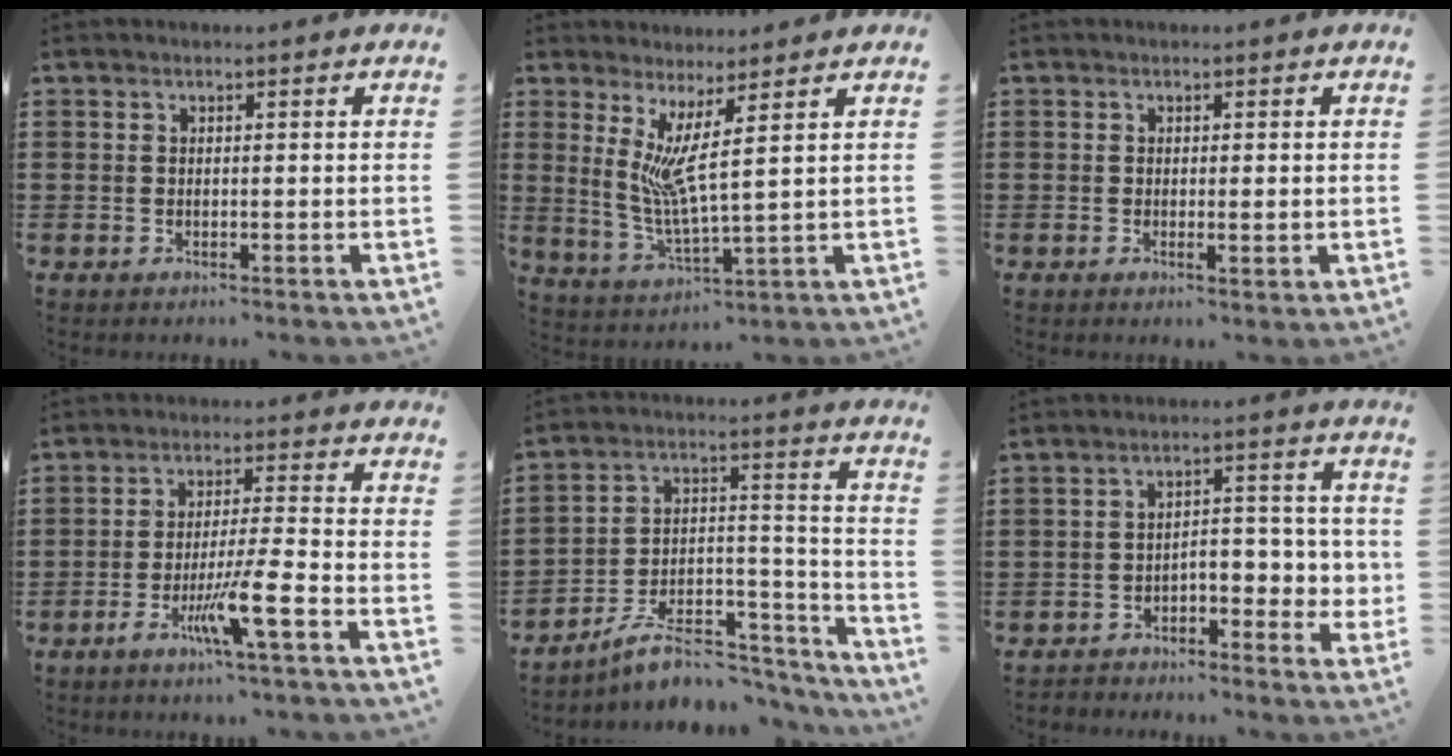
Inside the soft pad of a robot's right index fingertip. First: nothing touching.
{"total": 6.4, "force": [3.1, 0.0, 5.6], "torque": [-0.125, -0.023, 0.054]}
{"total": 1.5, "force": [0.0, 0.3, 1.5], "torque": [-0.028, -0.003, 0.001]}
{"total": 8.4, "force": [-4.2, 0.1, 7.3], "torque": [-0.137, -0.011, -0.078]}
{"total": 10.0, "force": [-7.8, 3.9, 4.8], "torque": [-0.074, 0.032, -0.143]}
{"total": 3.9, "force": [-2.0, 2.3, 2.5], "torque": [-0.039, 0.006, -0.045]}